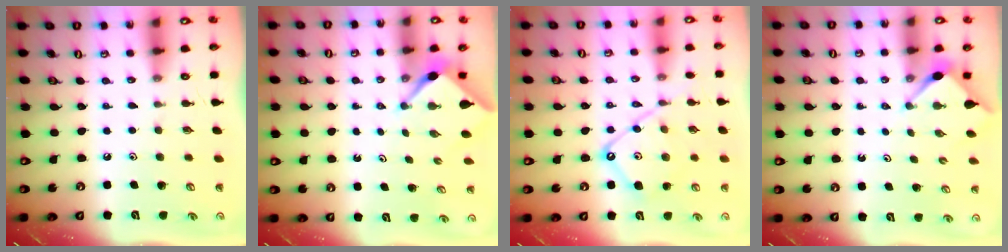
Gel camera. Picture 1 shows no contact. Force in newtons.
{"total": 2.2, "press": 2.1, "slide": 0.3}
{"total": 12.1, "press": 12.1, "slide": 1.2}
{"total": 2.8, "press": 2.8, "slide": 0.3}